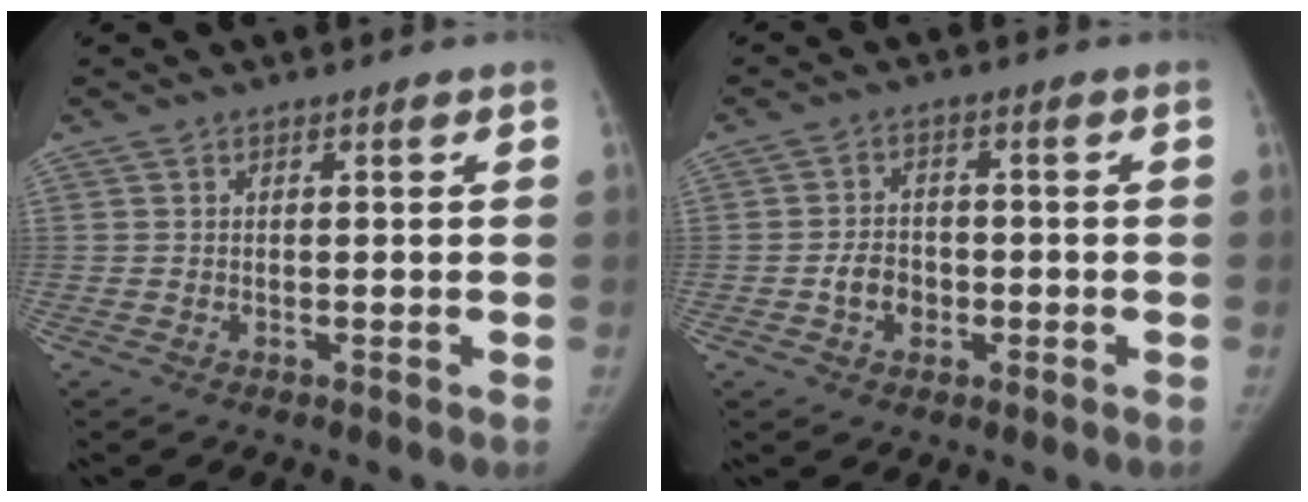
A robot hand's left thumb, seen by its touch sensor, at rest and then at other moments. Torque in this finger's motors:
{"motor_torque": [-0.29, 0.31, 0.25, 0.46, 0.11]}